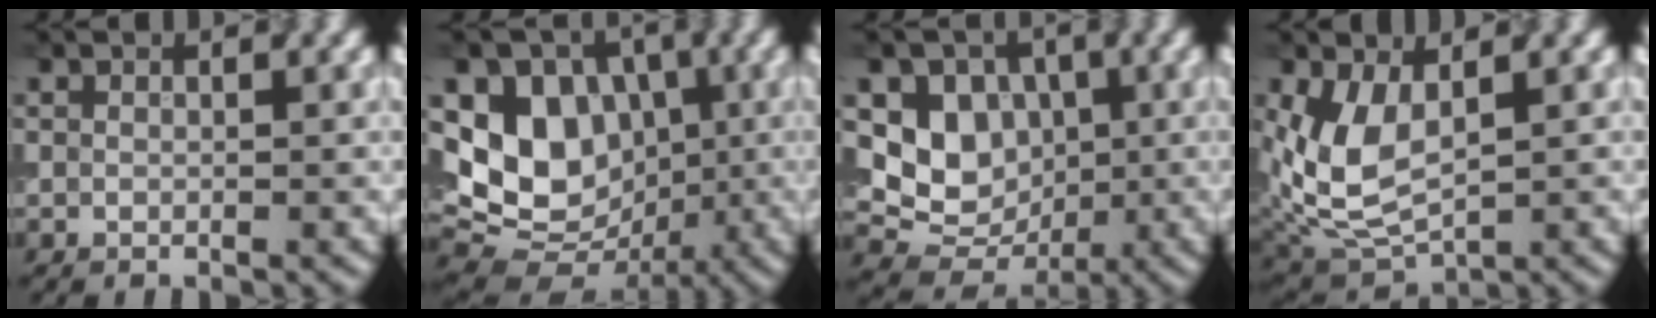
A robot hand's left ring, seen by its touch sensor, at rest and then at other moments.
{"total": 9.0, "force": [0.7, 7.3, 5.2], "torque": [-0.092, -0.014, 0.010]}
{"total": 6.4, "force": [0.8, 5.5, 3.3], "torque": [-0.050, -0.011, 0.009]}
{"total": 5.8, "force": [0.9, 3.4, 4.6], "torque": [-0.116, -0.010, 0.024]}